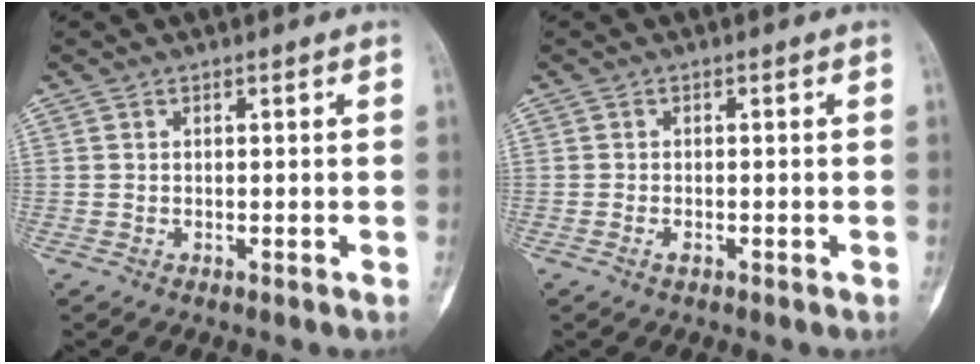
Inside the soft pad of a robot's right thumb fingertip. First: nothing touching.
{"total": 1.2, "force": [-0.6, 0.6, 0.8], "torque": [-0.018, 0.003, -0.012]}